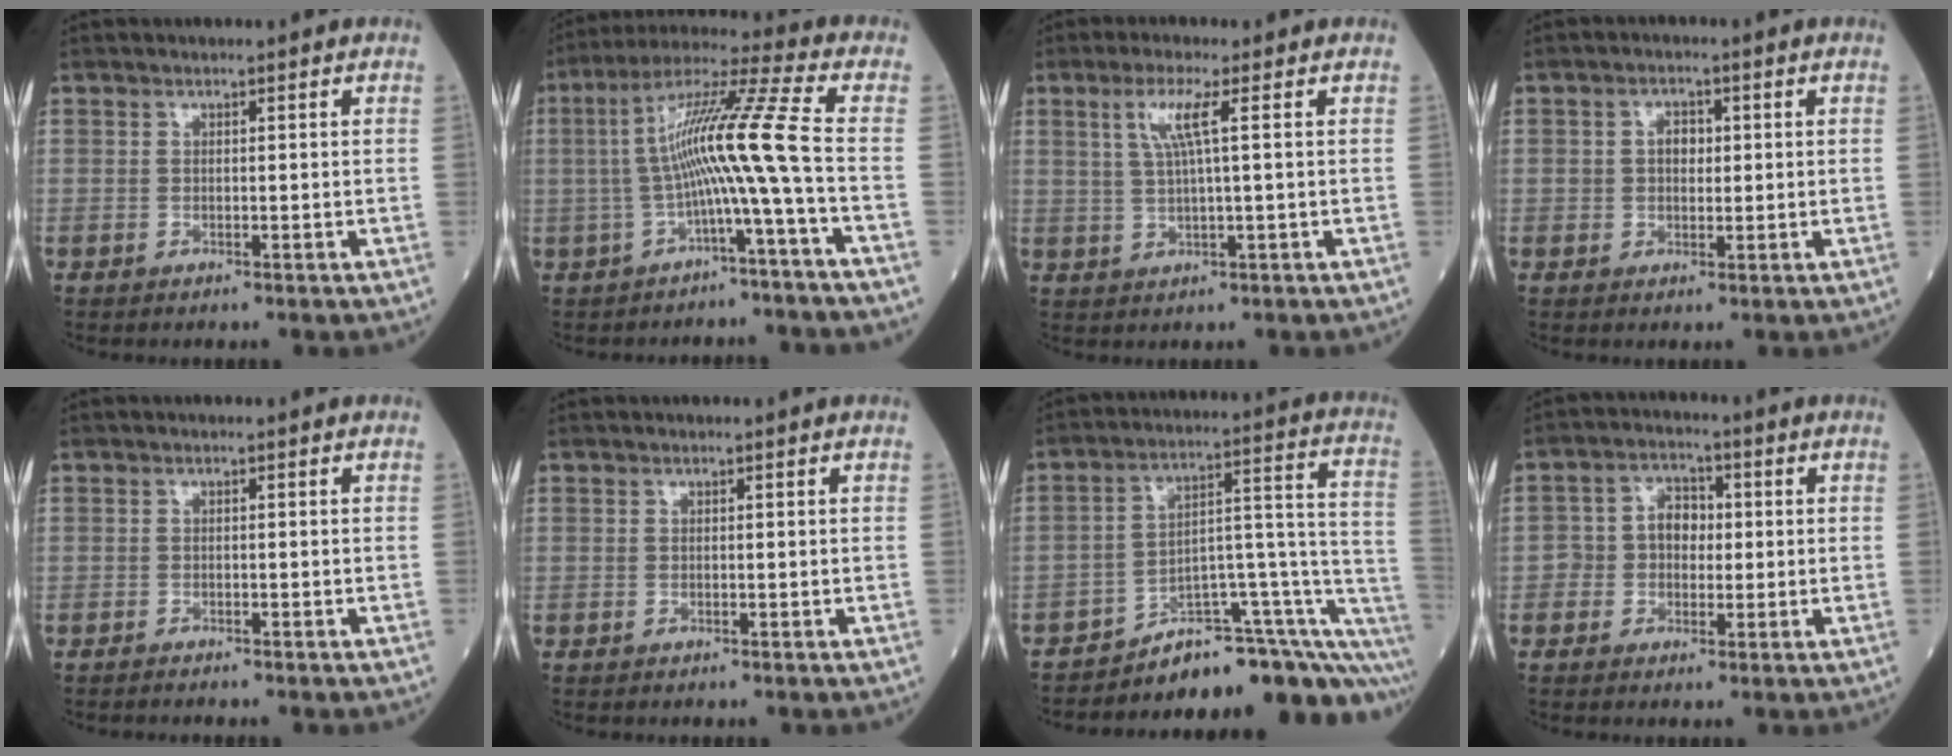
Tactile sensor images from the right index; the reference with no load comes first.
{"total": 11.8, "force": [-1.9, -2.0, 11.5], "torque": [-0.211, 0.035, -0.036]}
{"total": 4.6, "force": [1.6, -0.2, 4.4], "torque": [-0.091, 0.005, 0.033]}
{"total": 3.0, "force": [0.4, 2.1, 2.2], "torque": [-0.038, 0.010, 0.009]}
{"total": 1.4, "force": [-1.3, 0.1, 0.5], "torque": [-0.009, -0.001, -0.017]}
{"total": 0.0}
{"total": 18.7, "force": [-17.4, 3.0, 6.2], "torque": [-0.001, 0.082, -0.242]}
{"total": 5.4, "force": [0.0, 4.0, 3.6], "torque": [-0.065, 0.023, -0.002]}